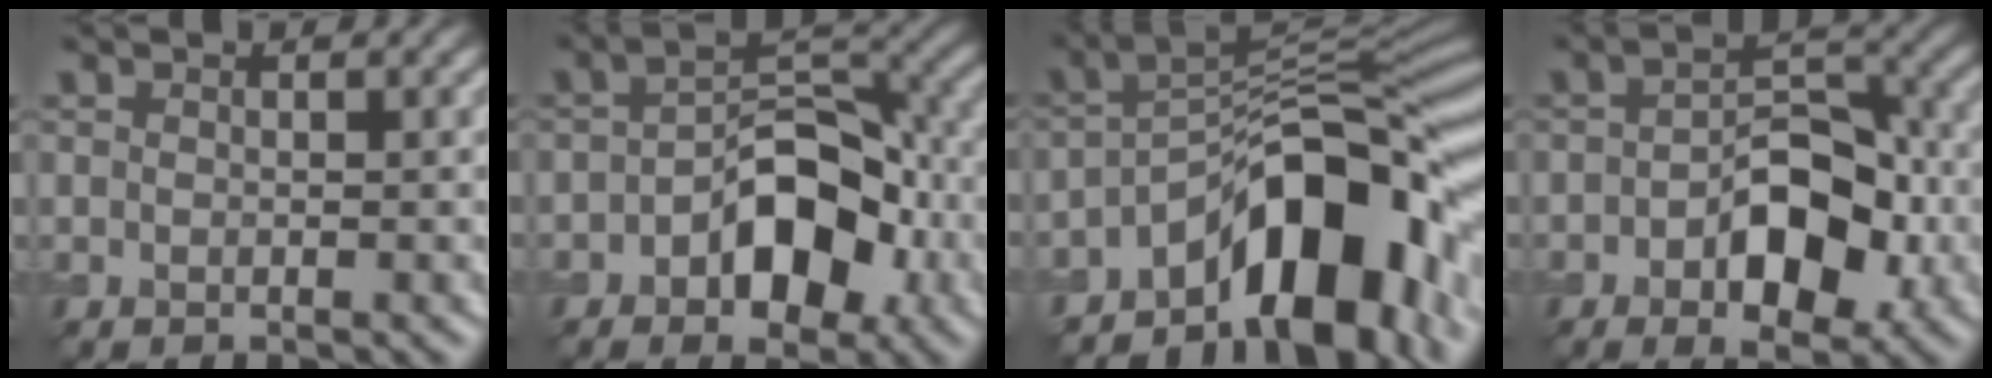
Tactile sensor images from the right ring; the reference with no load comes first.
{"total": 7.0, "force": [-2.6, 3.9, 5.2], "torque": [-0.069, 0.017, -0.039]}
{"total": 12.8, "force": [-6.6, 5.3, 9.6], "torque": [-0.112, 0.016, -0.106]}
{"total": 6.9, "force": [-2.1, 3.7, 5.4], "torque": [-0.076, 0.011, -0.029]}